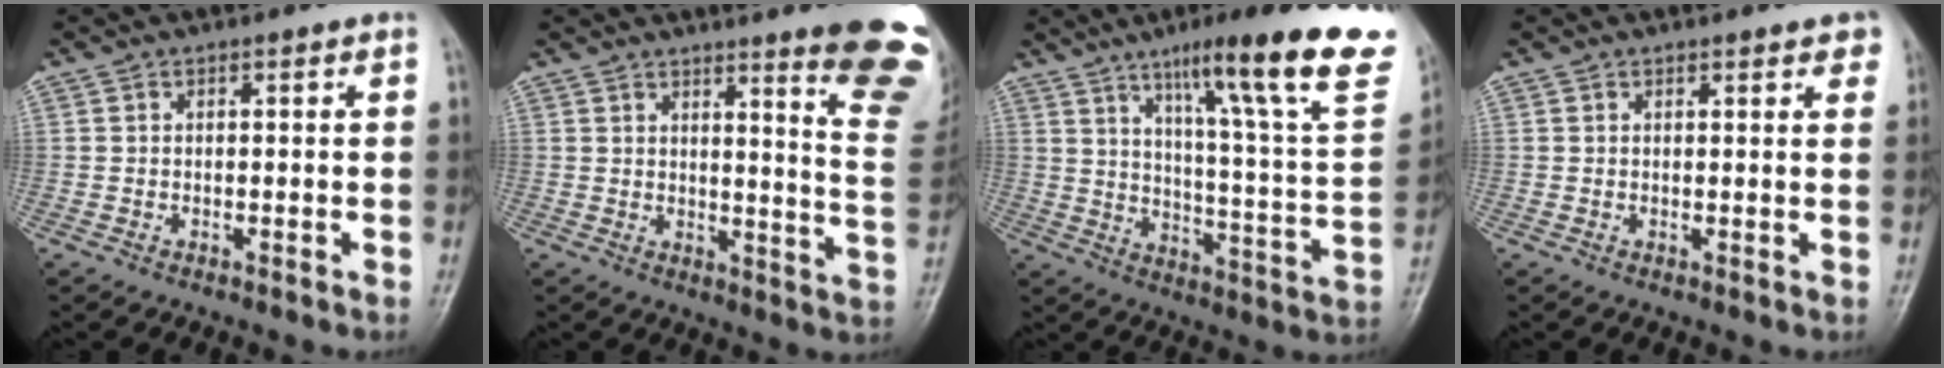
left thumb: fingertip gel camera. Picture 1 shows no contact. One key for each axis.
{"total": 15.9, "fx": 11.4, "fy": 1.2, "fz": 11.1, "tx": -0.108, "ty": -0.094, "tz": 0.128}
{"total": 26.7, "fx": 15.7, "fy": 3.8, "fz": 21.3, "tx": -0.286, "ty": -0.054, "tz": 0.223}
{"total": 3.5, "fx": 2.3, "fy": 1.2, "fz": 2.4, "tx": -0.011, "ty": -0.002, "tz": 0.025}